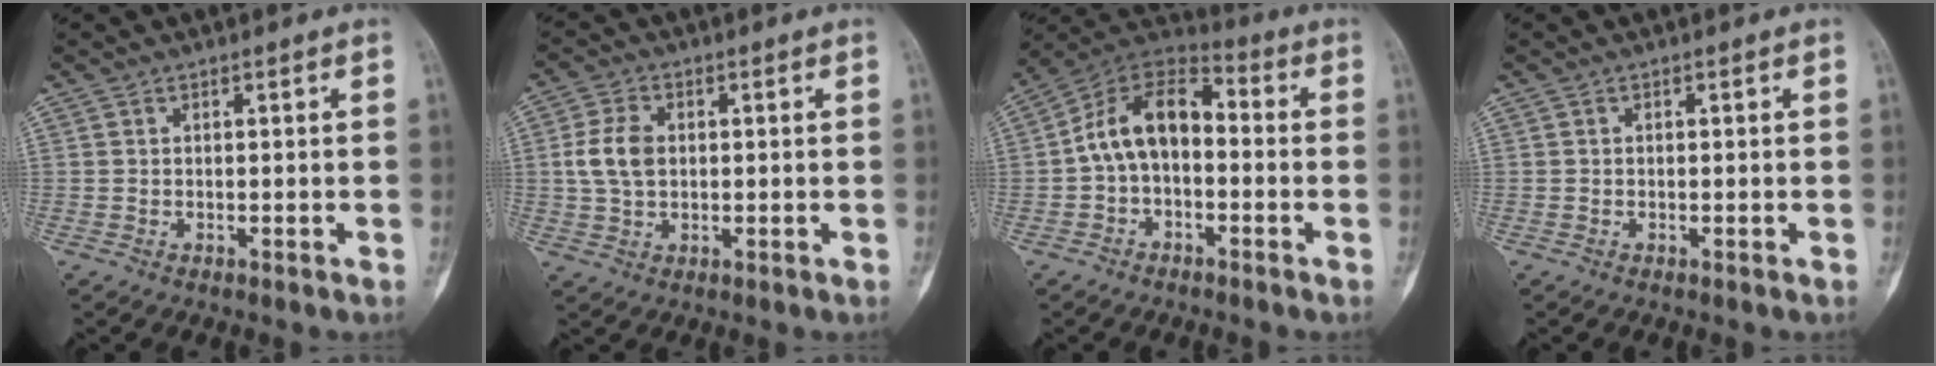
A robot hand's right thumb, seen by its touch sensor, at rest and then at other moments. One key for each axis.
{"total": 6.7, "fx": 0.6, "fy": 4.6, "fz": 4.9, "tx": -0.096, "ty": 0.007, "tz": 0.011}
{"total": 12.2, "fx": -0.8, "fy": 7.7, "fz": 9.4, "tx": -0.147, "ty": 0.046, "tz": -0.031}
{"total": 0.0}